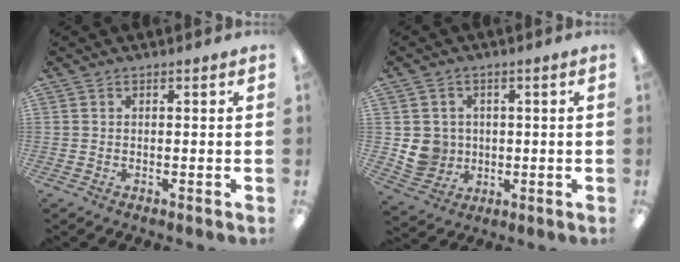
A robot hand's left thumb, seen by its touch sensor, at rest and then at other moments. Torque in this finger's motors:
{"motor_torque": [-0.03, 0.05, 0.02, -0.01, 0.02]}